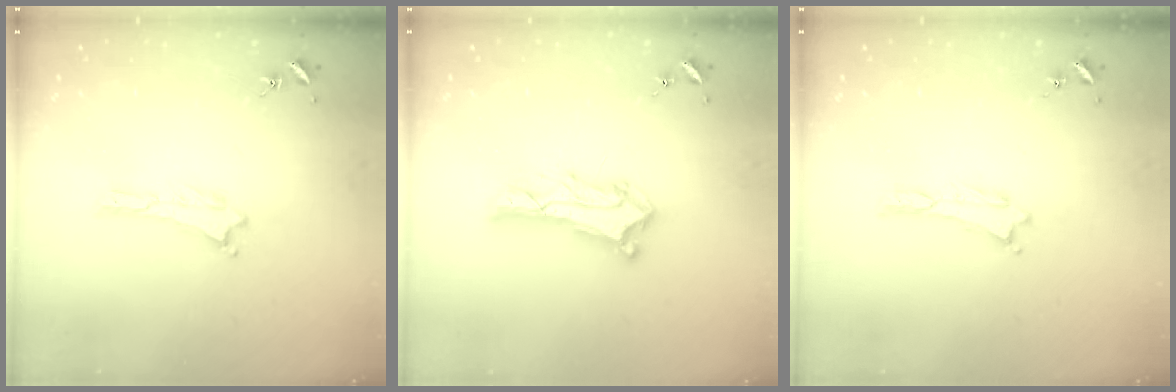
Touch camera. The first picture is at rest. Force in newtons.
{"total": 8.3, "press": 8.3, "slide": 0.7}
{"total": 0.0}